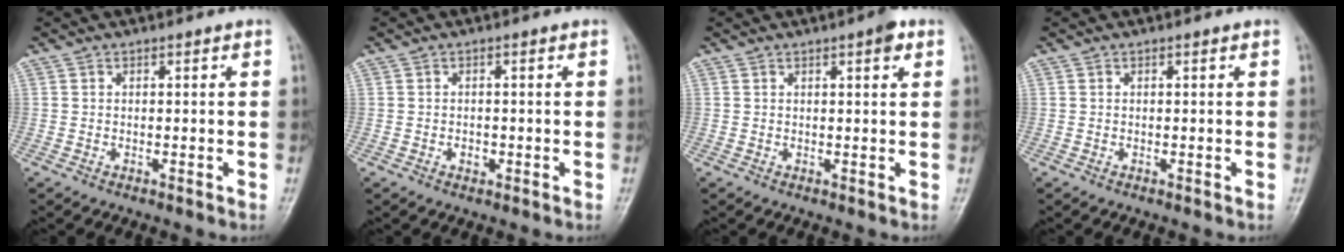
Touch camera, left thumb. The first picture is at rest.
{"total": 1.4, "force": [-0.5, 1.0, 0.8], "torque": [-0.007, 0.003, -0.005]}
{"total": 2.5, "force": [1.3, 0.6, 2.1], "torque": [-0.026, -0.003, 0.016]}
{"total": 0.0}